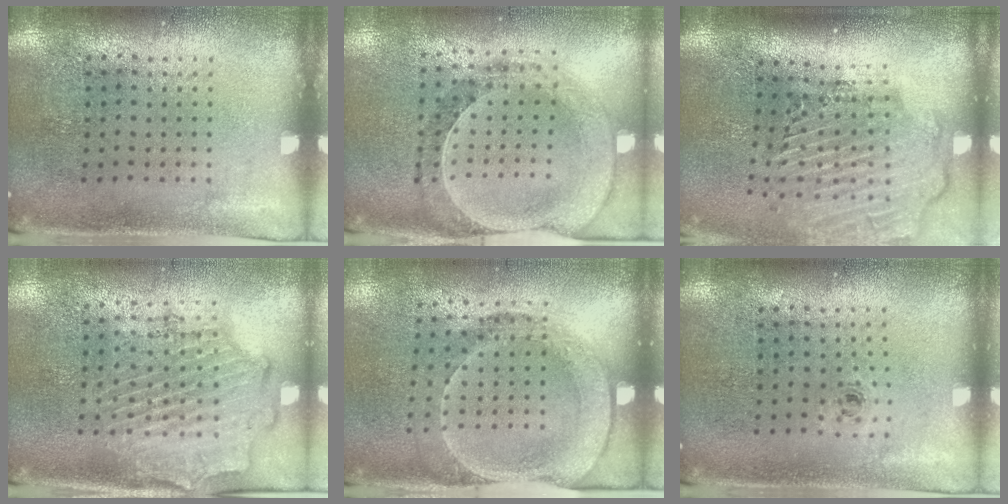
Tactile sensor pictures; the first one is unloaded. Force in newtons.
{"total": 1.0, "press": 0.9, "slide": 0.2}
{"total": 2.9, "press": 2.4, "slide": 1.7}
{"total": 1.9, "press": 1.7, "slide": 0.7}
{"total": 1.8, "press": 1.5, "slide": 1.1}
{"total": 0.5, "press": 0.3, "slide": 0.4}